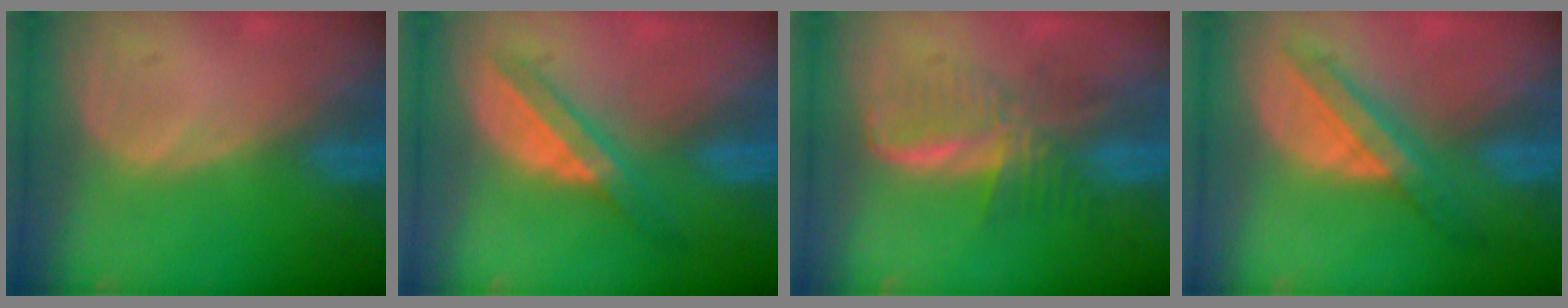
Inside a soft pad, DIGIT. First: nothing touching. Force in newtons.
{"total": 6.0, "press": 5.3, "slide": 2.8}
{"total": 6.2, "press": 6.1, "slide": 0.6}
{"total": 5.9, "press": 5.9, "slide": 0.4}